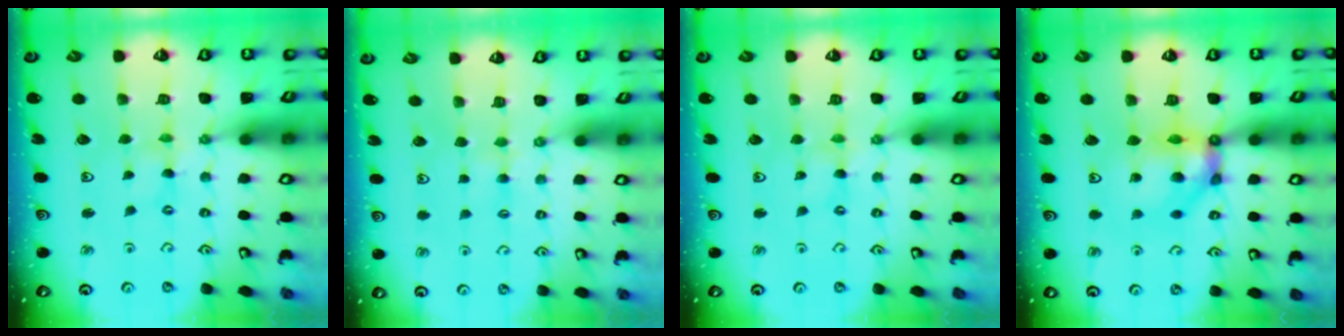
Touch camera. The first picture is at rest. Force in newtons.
{"total": 3.6, "press": 3.6, "slide": 0.6}
{"total": 1.2, "press": 1.1, "slide": 0.3}
{"total": 10.9, "press": 10.7, "slide": 2.0}